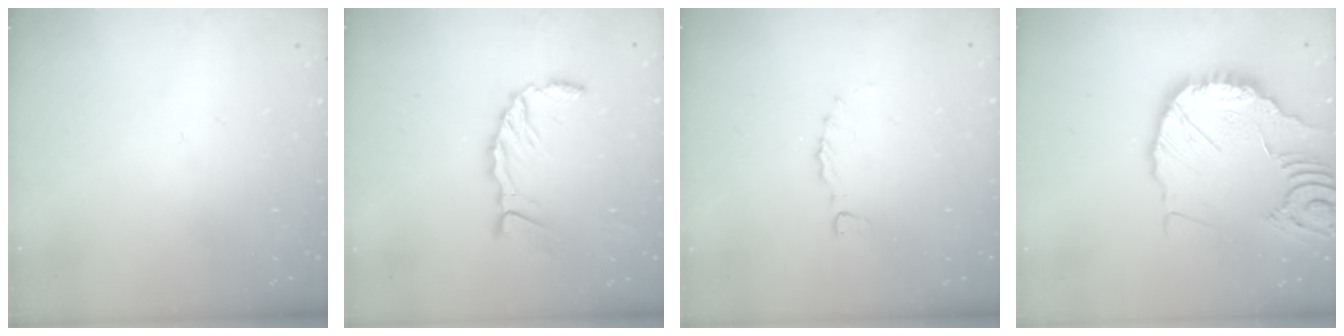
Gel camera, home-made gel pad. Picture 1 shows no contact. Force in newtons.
{"total": 8.2, "press": 8.0, "slide": 1.5}
{"total": 0.0}
{"total": 14.1, "press": 14.0, "slide": 1.9}